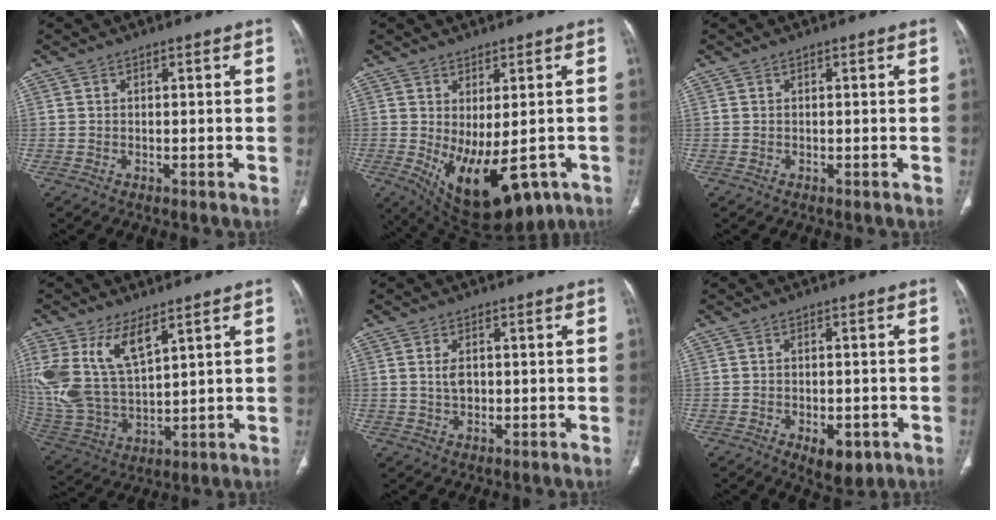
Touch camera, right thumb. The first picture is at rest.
{"total": 16.6, "force": [-5.7, 7.7, 13.5], "torque": [-0.195, -0.010, -0.059]}
{"total": 0.0}
{"total": 15.5, "force": [7.5, 7.5, 11.4], "torque": [-0.237, -0.026, 0.166]}
{"total": 2.7, "force": [0.4, 1.8, 2.1], "torque": [-0.036, -0.001, 0.010]}
{"total": 6.2, "force": [-2.5, 3.3, 4.6], "torque": [-0.055, 0.006, -0.022]}